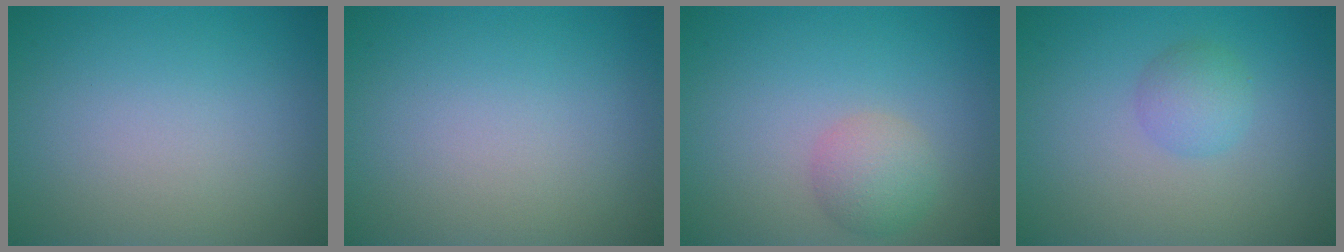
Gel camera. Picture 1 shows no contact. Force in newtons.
{"total": 0.0}
{"total": 2.6, "press": 2.6, "slide": 0.1}
{"total": 2.0, "press": 2.0, "slide": 0.1}